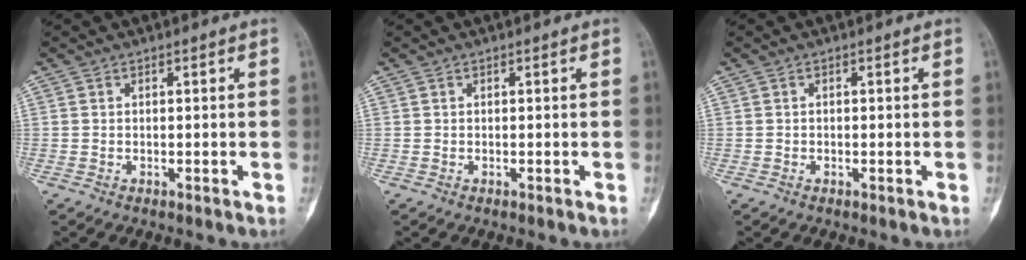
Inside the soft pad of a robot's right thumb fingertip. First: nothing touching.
{"total": 0.0}
{"total": 0.0}